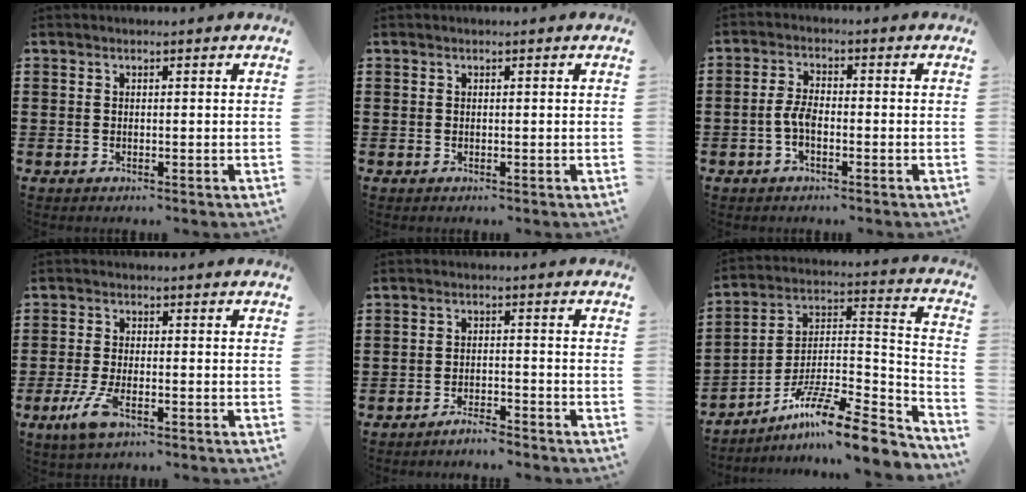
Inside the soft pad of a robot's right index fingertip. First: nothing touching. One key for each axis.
{"total": 0.0}
{"total": 3.6, "fx": -1.2, "fy": 1.4, "fz": 3.1, "tx": -0.078, "ty": -0.004, "tz": -0.028}
{"total": 5.0, "fx": -2.4, "fy": 1.4, "fz": 4.1, "tx": -0.100, "ty": -0.016, "tz": -0.048}
{"total": 2.8, "fx": -2.7, "fy": 0.0, "fz": 0.5, "tx": -0.012, "ty": 0.002, "tz": -0.055}
{"total": 12.7, "fx": -9.4, "fy": 1.8, "fz": 8.5, "tx": -0.148, "ty": 0.009, "tz": -0.175}